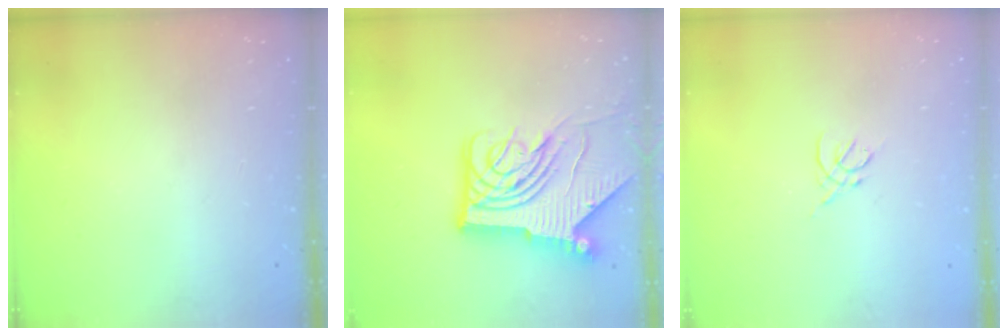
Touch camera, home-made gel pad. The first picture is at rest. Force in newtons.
{"total": 15.0, "press": 14.9, "slide": 1.5}
{"total": 2.6, "press": 2.5, "slide": 0.7}